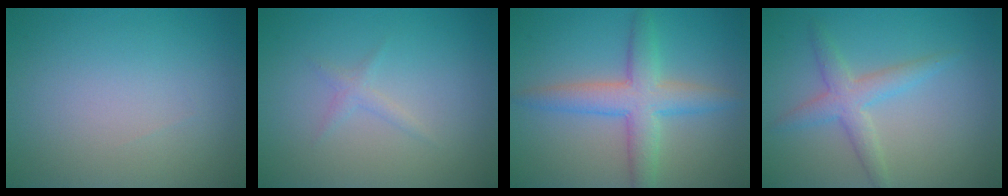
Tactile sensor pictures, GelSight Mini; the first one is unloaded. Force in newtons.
{"total": 1.0, "press": 1.0, "slide": 0.1}
{"total": 5.0, "press": 5.0, "slide": 0.1}
{"total": 2.9, "press": 2.9, "slide": 0.3}